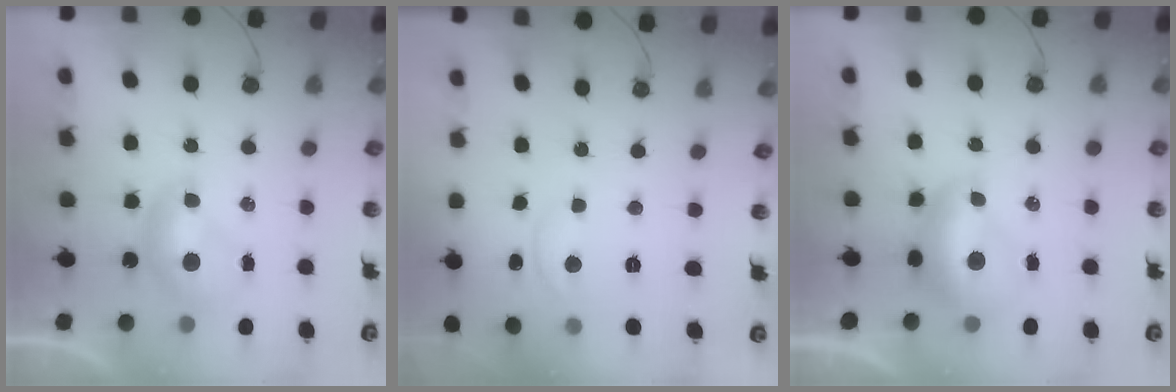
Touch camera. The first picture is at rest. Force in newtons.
{"total": 0.9, "press": 0.8, "slide": 0.3}
{"total": 2.2, "press": 2.1, "slide": 0.8}